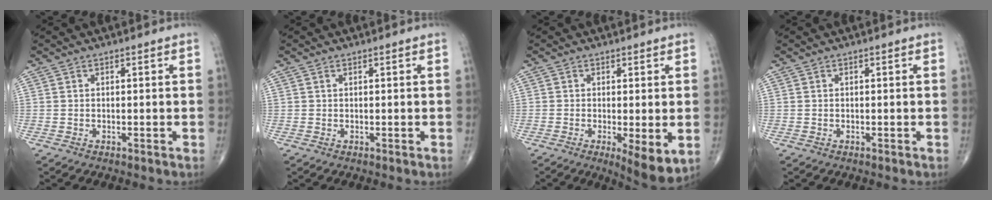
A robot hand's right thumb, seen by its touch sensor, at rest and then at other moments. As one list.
[{"total": 0.0}, {"total": 6.9, "force": [-1.6, 2.0, 6.4], "torque": [-0.097, -0.022, -0.023]}, {"total": 0.0}]